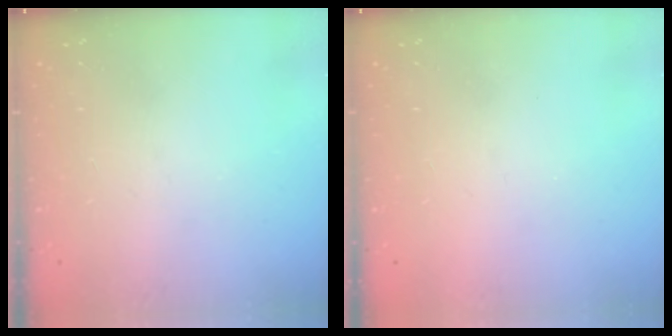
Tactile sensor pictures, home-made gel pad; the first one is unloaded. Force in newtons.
{"total": 1.5, "press": 1.5, "slide": 0.1}